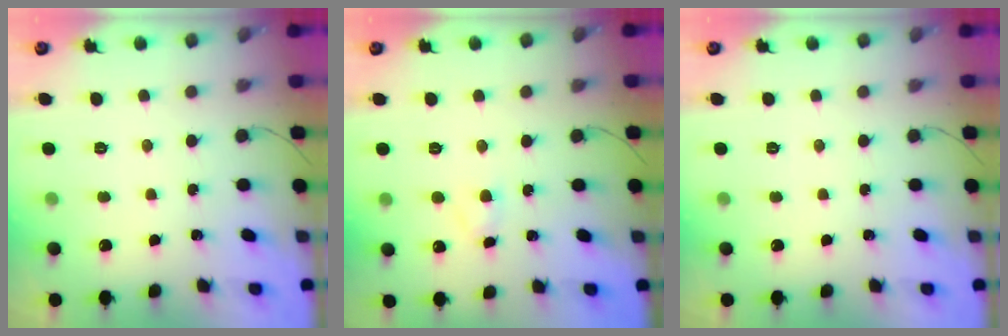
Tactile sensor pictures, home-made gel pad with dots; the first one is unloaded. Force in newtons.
{"total": 2.3, "press": 2.1, "slide": 1.0}
{"total": 0.0}